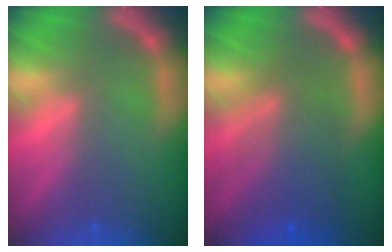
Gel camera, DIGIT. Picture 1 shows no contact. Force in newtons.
{"total": 6.5}